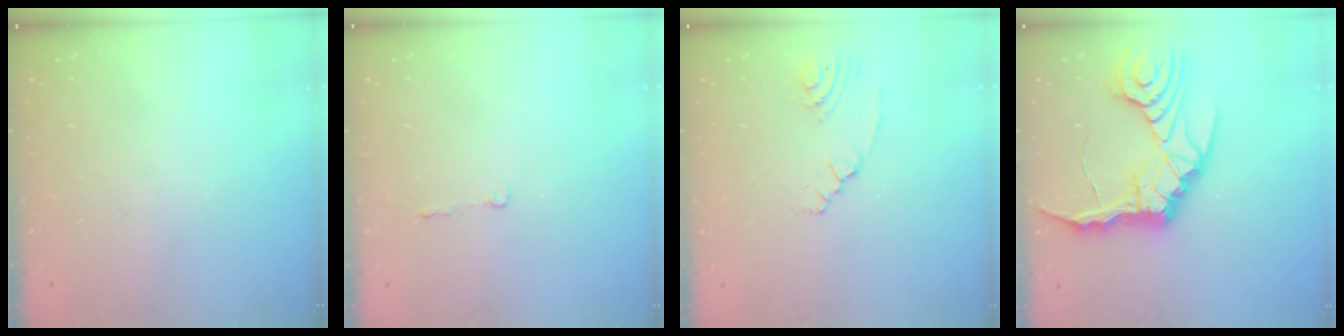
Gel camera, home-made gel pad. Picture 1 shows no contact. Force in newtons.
{"total": 2.2, "press": 2.2, "slide": 0.4}
{"total": 1.8, "press": 1.5, "slide": 1.0}
{"total": 14.3, "press": 14.1, "slide": 2.0}